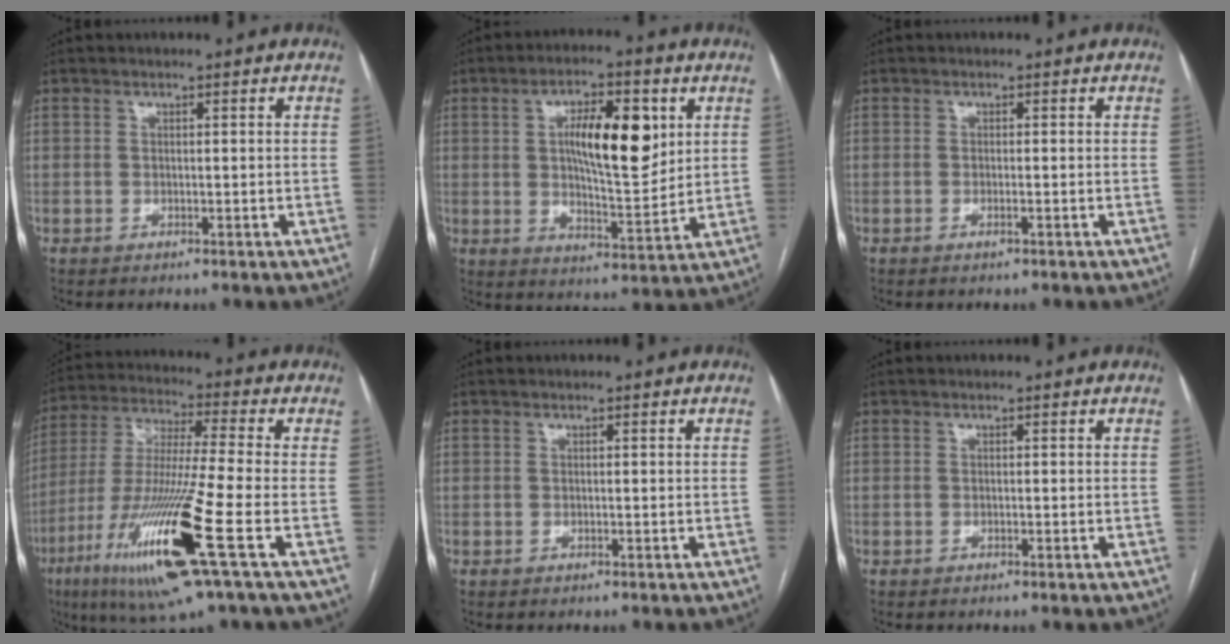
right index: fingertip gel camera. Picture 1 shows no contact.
{"total": 12.3, "force": [3.4, 3.7, 11.2], "torque": [-0.188, 0.007, 0.057]}
{"total": 0.8, "force": [-0.4, 0.0, 0.7], "torque": [-0.015, 0.001, -0.004]}
{"total": 19.1, "force": [-7.5, -0.1, 17.5], "torque": [-0.369, -0.039, -0.142]}
{"total": 0.0}
{"total": 0.0}